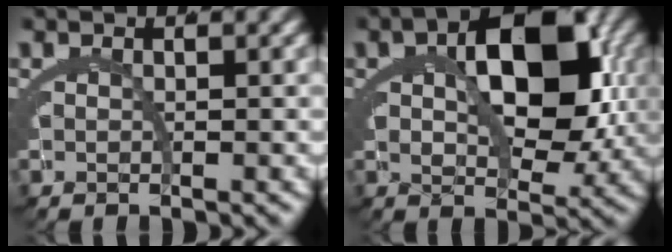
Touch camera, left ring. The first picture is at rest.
{"total": 10.3, "force": [1.1, 6.3, 8.2], "torque": [-0.126, -0.007, 0.018]}